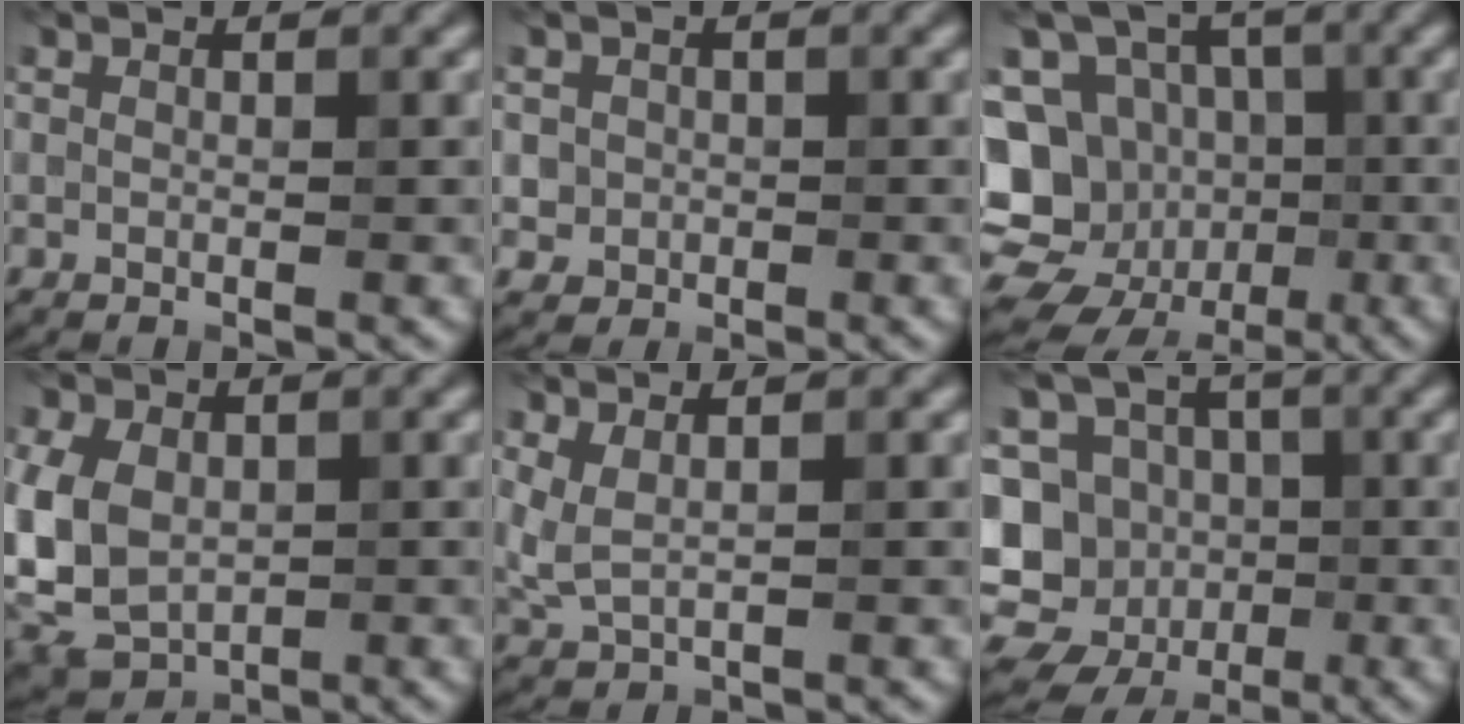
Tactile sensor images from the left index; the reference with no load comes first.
{"total": 1.5, "force": [-0.1, 1.5, 0.1], "torque": [0.010, -0.005, 0.002]}
{"total": 15.8, "force": [-4.6, 14.1, 5.6], "torque": [-0.132, -0.002, -0.071]}
{"total": 8.4, "force": [0.0, 6.3, 5.5], "torque": [-0.132, -0.002, -0.002]}
{"total": 2.2, "force": [1.0, 0.7, 1.8], "torque": [-0.045, -0.004, 0.024]}
{"total": 12.7, "force": [-4.1, 11.4, 3.7], "torque": [-0.079, 0.009, -0.073]}